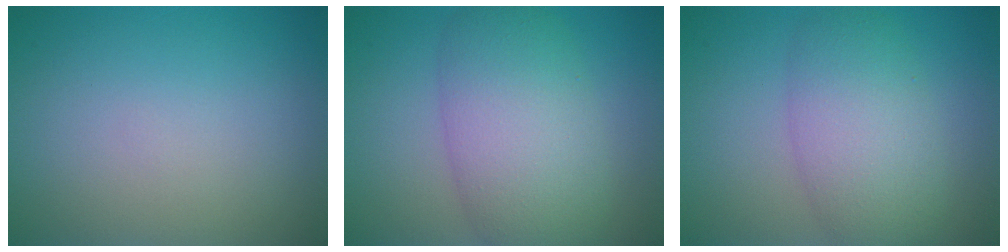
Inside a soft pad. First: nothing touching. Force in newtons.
{"total": 7.9, "press": 7.9, "slide": 0.2}
{"total": 5.9, "press": 5.9, "slide": 0.1}